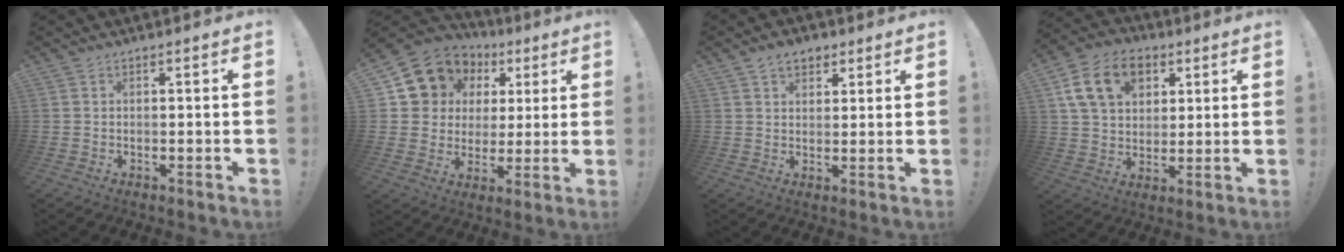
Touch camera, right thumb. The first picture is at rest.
{"total": 12.1, "force": [6.3, 9.9, 3.2], "torque": [-0.057, -0.038, 0.134]}
{"total": 5.5, "force": [3.3, 3.7, 2.2], "torque": [-0.030, -0.009, 0.061]}
{"total": 15.9, "force": [6.4, 11.5, 8.9], "torque": [-0.136, -0.013, 0.125]}